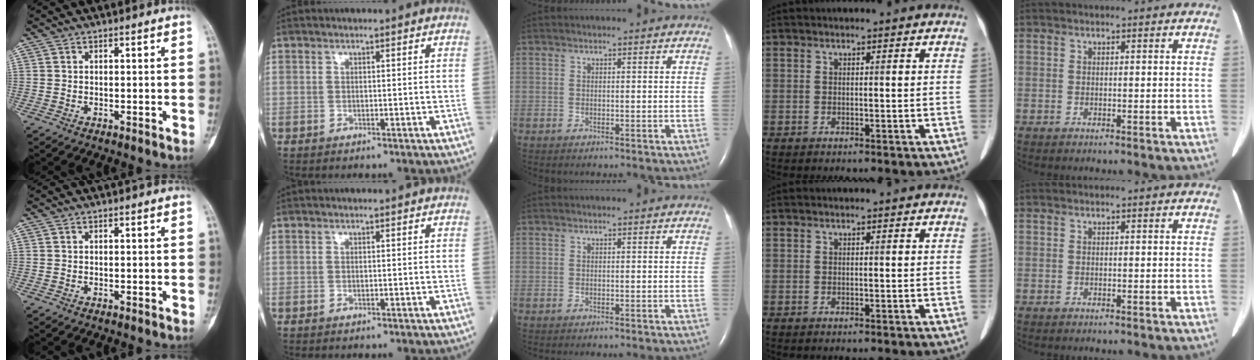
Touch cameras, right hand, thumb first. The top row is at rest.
{}